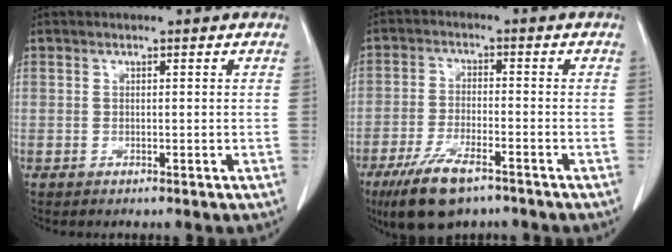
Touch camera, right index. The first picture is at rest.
{"total": 9.2, "force": [-6.2, 2.7, 6.2], "torque": [-0.123, -0.016, -0.107]}